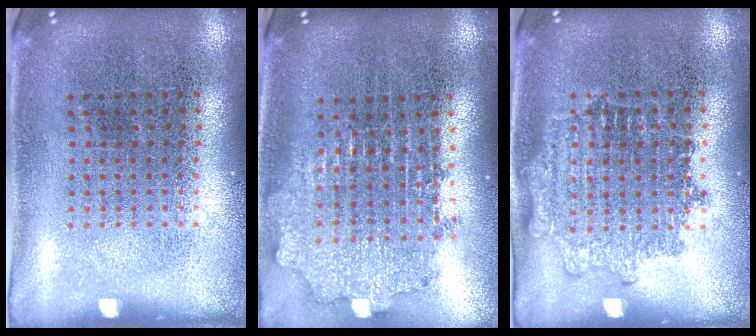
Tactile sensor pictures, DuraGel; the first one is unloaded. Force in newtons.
{"total": 2.1, "press": 1.6, "slide": 1.2}
{"total": 1.1, "press": 1.1, "slide": 0.1}